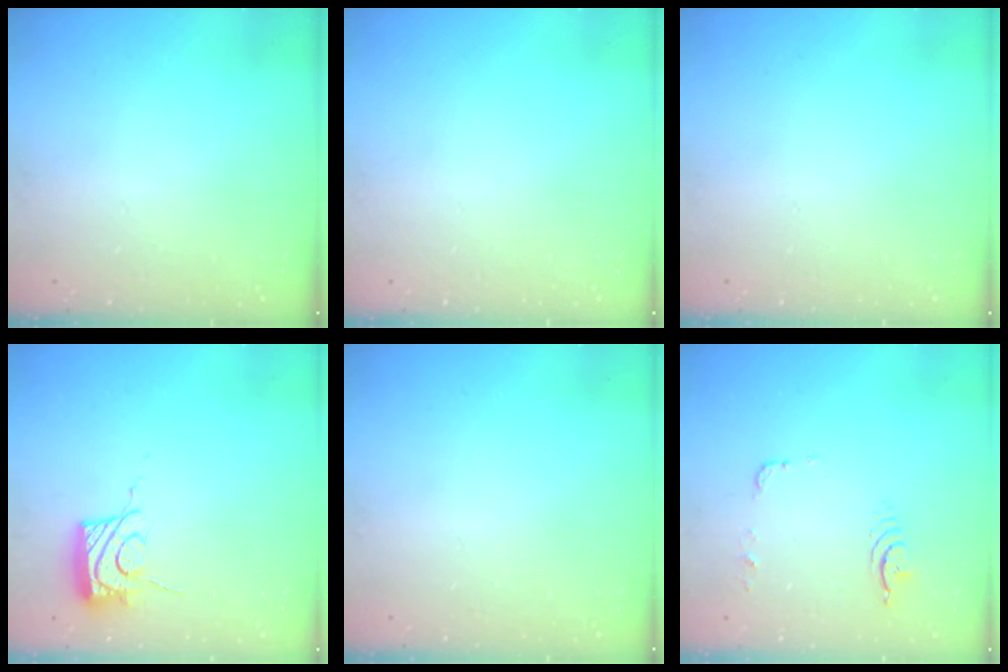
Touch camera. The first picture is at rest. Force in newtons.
{"total": 0.0}
{"total": 0.0}
{"total": 12.2, "press": 12.0, "slide": 1.8}
{"total": 0.0}
{"total": 5.2, "press": 5.1, "slide": 1.1}